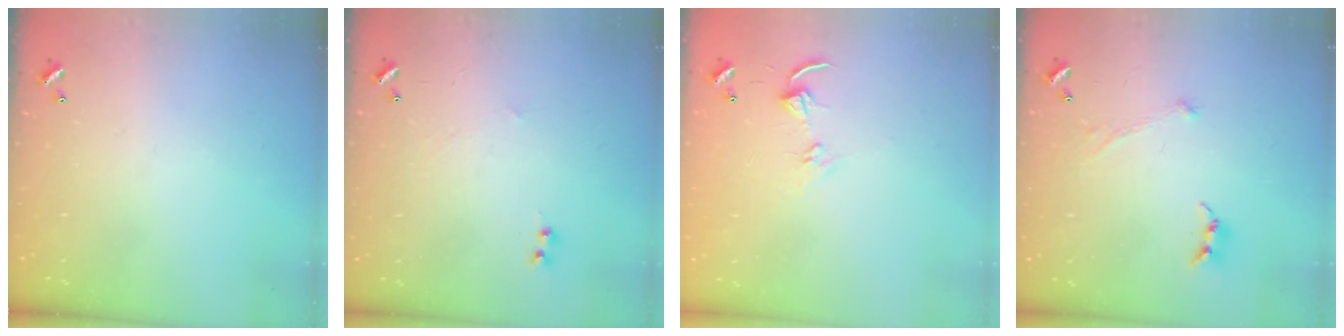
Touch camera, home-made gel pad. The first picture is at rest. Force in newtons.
{"total": 1.1, "press": 0.9, "slide": 0.6}
{"total": 4.4, "press": 4.4, "slide": 0.5}
{"total": 0.0}